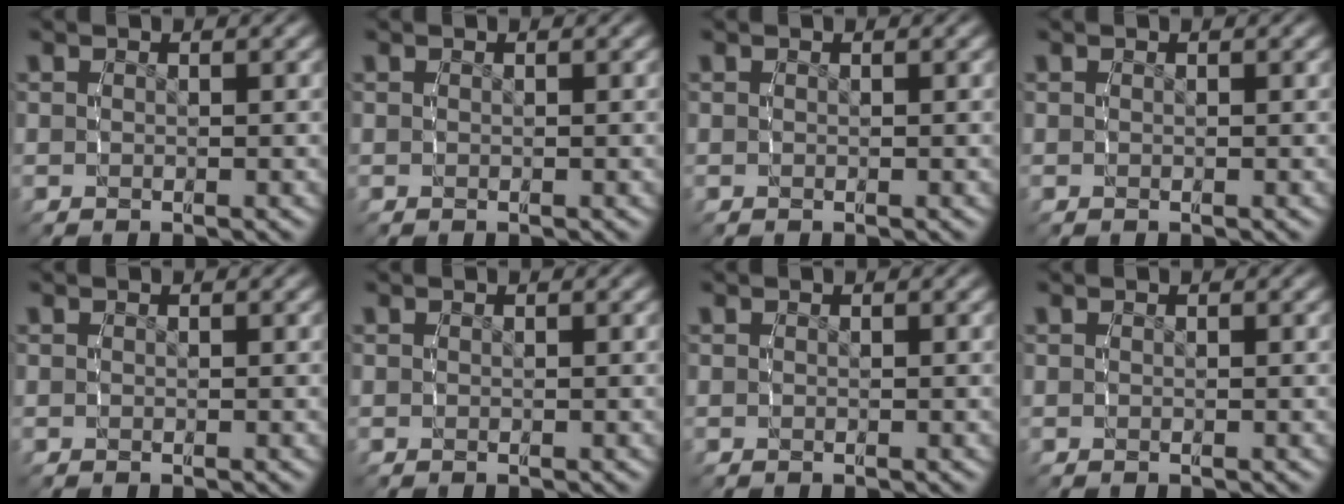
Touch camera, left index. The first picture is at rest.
{"total": 0.0}
{"total": 0.0}
{"total": 0.0}
{"total": 0.0}
{"total": 0.0}
{"total": 0.0}
{"total": 0.0}